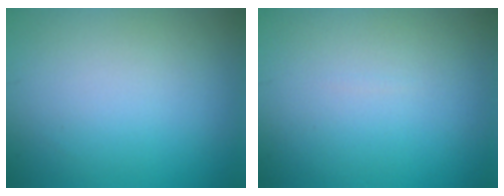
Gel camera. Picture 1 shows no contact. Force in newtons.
{"total": 0.0}